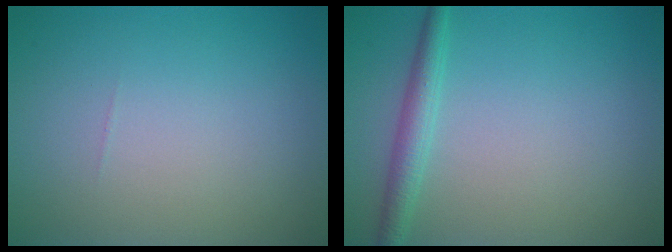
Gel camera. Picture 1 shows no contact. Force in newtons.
{"total": 2.3, "press": 2.2, "slide": 0.1}